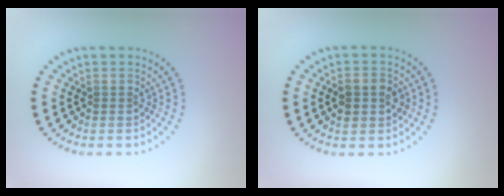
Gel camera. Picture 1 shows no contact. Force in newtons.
{"total": 2.8, "press": 2.8, "slide": 0.1}